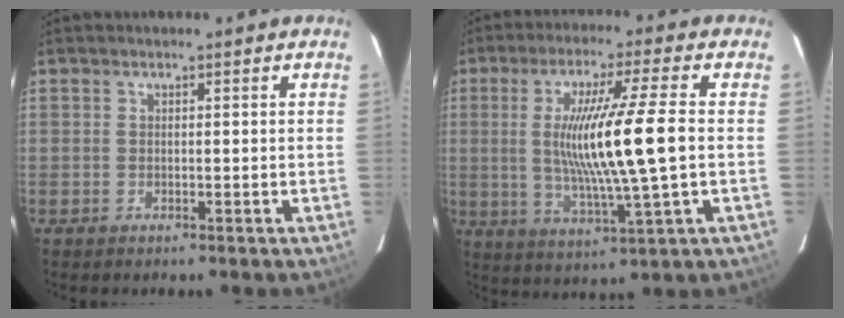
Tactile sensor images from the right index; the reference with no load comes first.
{"total": 14.9, "force": [0.1, -0.3, 14.9], "torque": [-0.266, -0.018, 0.013]}